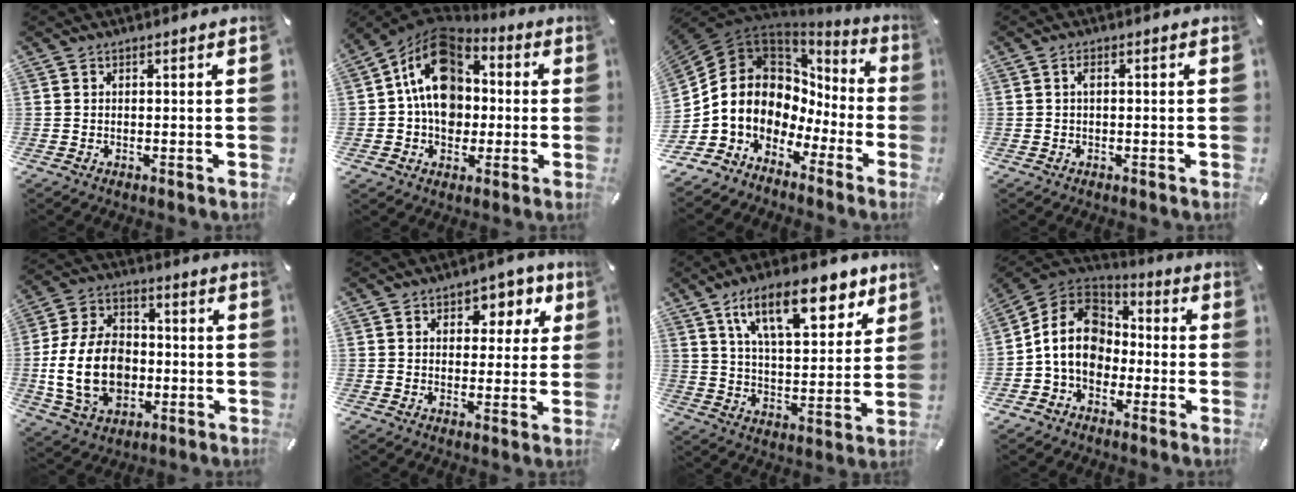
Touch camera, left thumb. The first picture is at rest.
{"total": 16.1, "force": [1.5, 12.8, 9.6], "torque": [-0.172, -0.001, 0.023]}
{"total": 12.5, "force": [0.1, 10.7, 6.6], "torque": [-0.176, -0.031, -0.002]}
{"total": 1.1, "force": [0.1, 0.3, 1.0], "torque": [-0.022, 0.001, 0.002]}
{"total": 17.3, "force": [-2.5, 12.7, 11.6], "torque": [-0.262, 0.009, -0.045]}
{"total": 6.5, "force": [2.9, 4.7, 3.3], "torque": [-0.027, -0.011, 0.040]}
{"total": 19.0, "force": [11.0, 8.4, 13.1], "torque": [-0.211, -0.033, 0.183]}
{"total": 12.9, "force": [-2.2, 10.8, 6.7], "torque": [-0.152, 0.030, -0.040]}